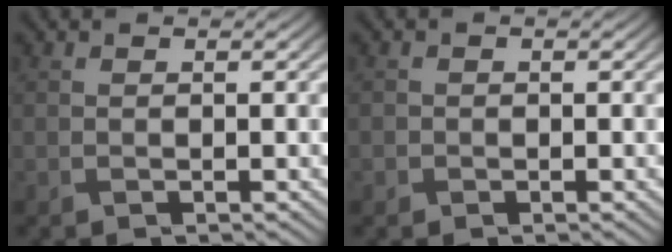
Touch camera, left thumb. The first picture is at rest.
{"total": 0.9, "force": [-0.3, 0.8, 0.0], "torque": [0.005, -0.003, -0.009]}